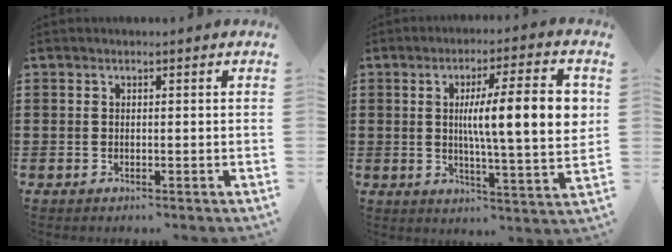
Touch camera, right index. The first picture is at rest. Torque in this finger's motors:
{"motor_torque": [0.80, 0.28, 1.00, 0.18]}